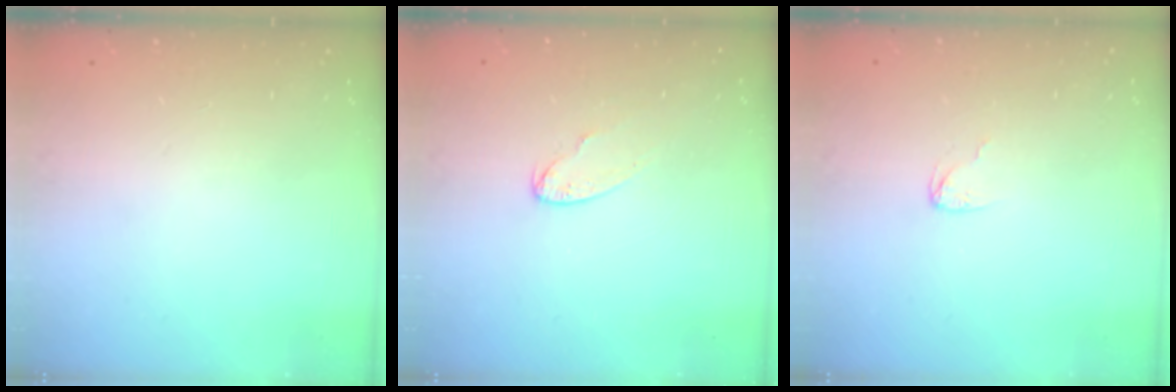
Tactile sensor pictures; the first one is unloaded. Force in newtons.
{"total": 4.5, "press": 4.5, "slide": 0.4}
{"total": 3.2, "press": 3.2, "slide": 0.3}